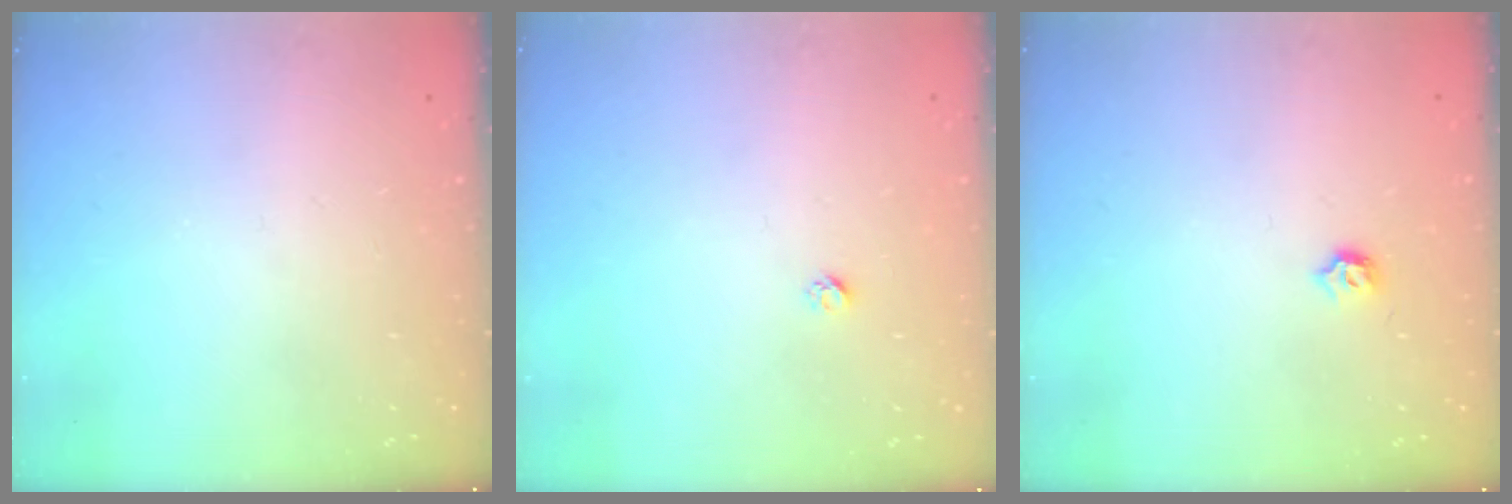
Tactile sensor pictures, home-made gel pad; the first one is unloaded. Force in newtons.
{"total": 1.9, "press": 1.9, "slide": 0.1}
{"total": 3.4, "press": 3.3, "slide": 0.5}